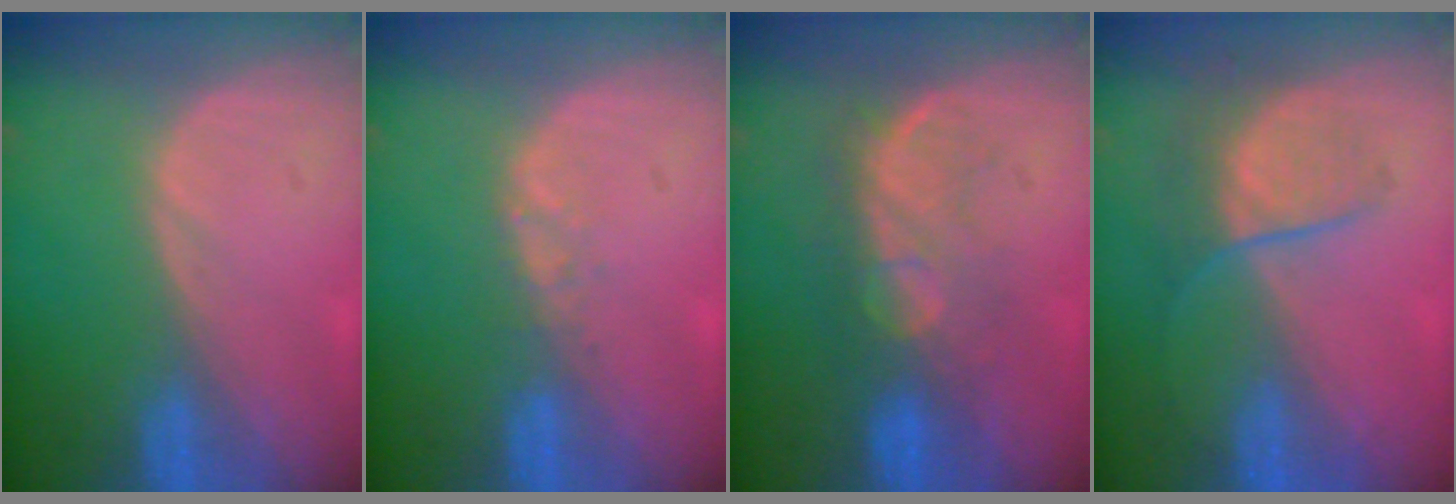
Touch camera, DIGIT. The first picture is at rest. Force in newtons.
{"total": 1.4, "press": 1.4, "slide": 0.2}
{"total": 7.6, "press": 7.3, "slide": 2.1}
{"total": 6.3, "press": 5.8, "slide": 2.3}